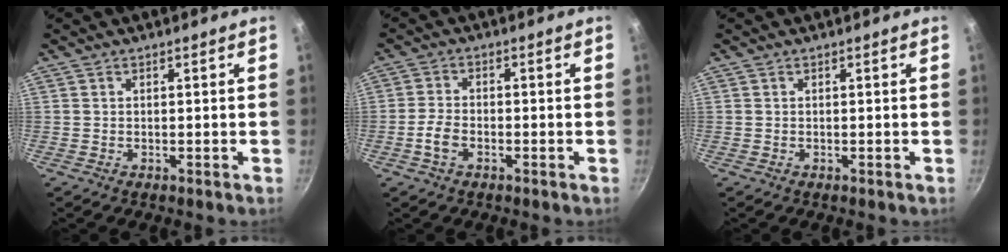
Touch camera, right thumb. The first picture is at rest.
{"total": 4.0, "force": [-1.6, 2.4, 2.7], "torque": [-0.058, 0.017, -0.034]}
{"total": 0.0}